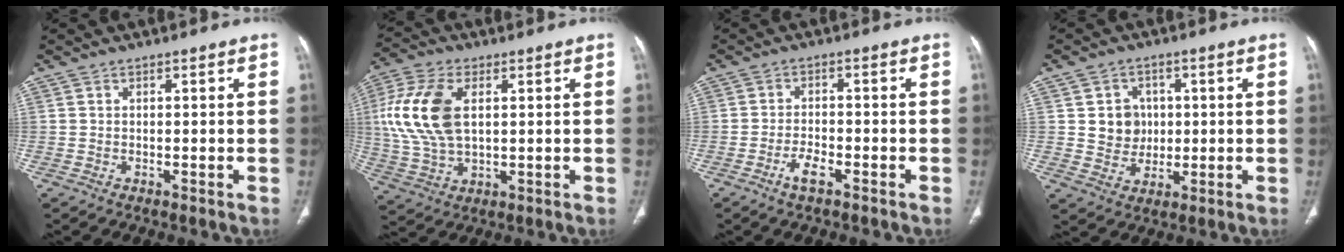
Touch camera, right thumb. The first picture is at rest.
{"total": 14.2, "force": [2.8, 8.1, 11.3], "torque": [-0.251, 0.003, 0.055]}
{"total": 3.7, "force": [-2.3, 1.2, 2.7], "torque": [-0.055, 0.015, -0.043]}
{"total": 6.5, "force": [0.9, 6.0, 2.3], "torque": [-0.004, 0.001, 0.019]}